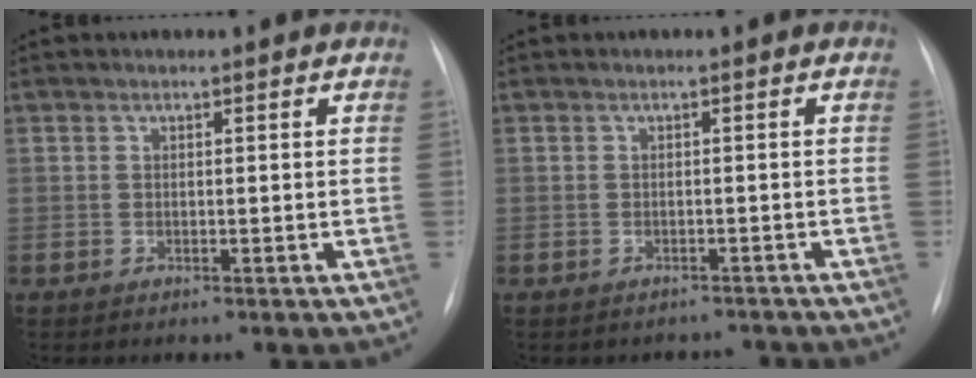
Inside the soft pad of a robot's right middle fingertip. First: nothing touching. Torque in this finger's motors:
{"motor_torque": [0.18, -0.24, -0.18, -0.03]}